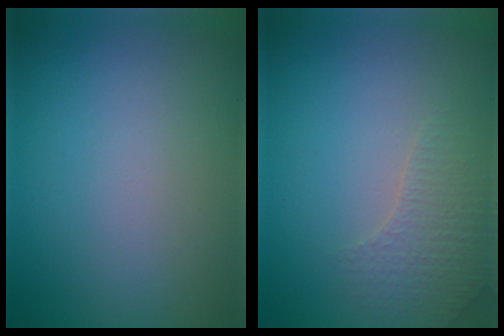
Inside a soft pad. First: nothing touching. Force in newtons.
{"total": 2.6, "press": 2.5, "slide": 0.5}